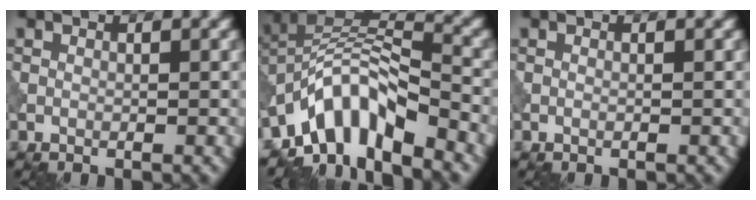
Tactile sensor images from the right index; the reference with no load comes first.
{"total": 9.0, "force": [-5.8, 3.7, 5.8], "torque": [-0.085, 0.006, -0.119]}
{"total": 0.0}